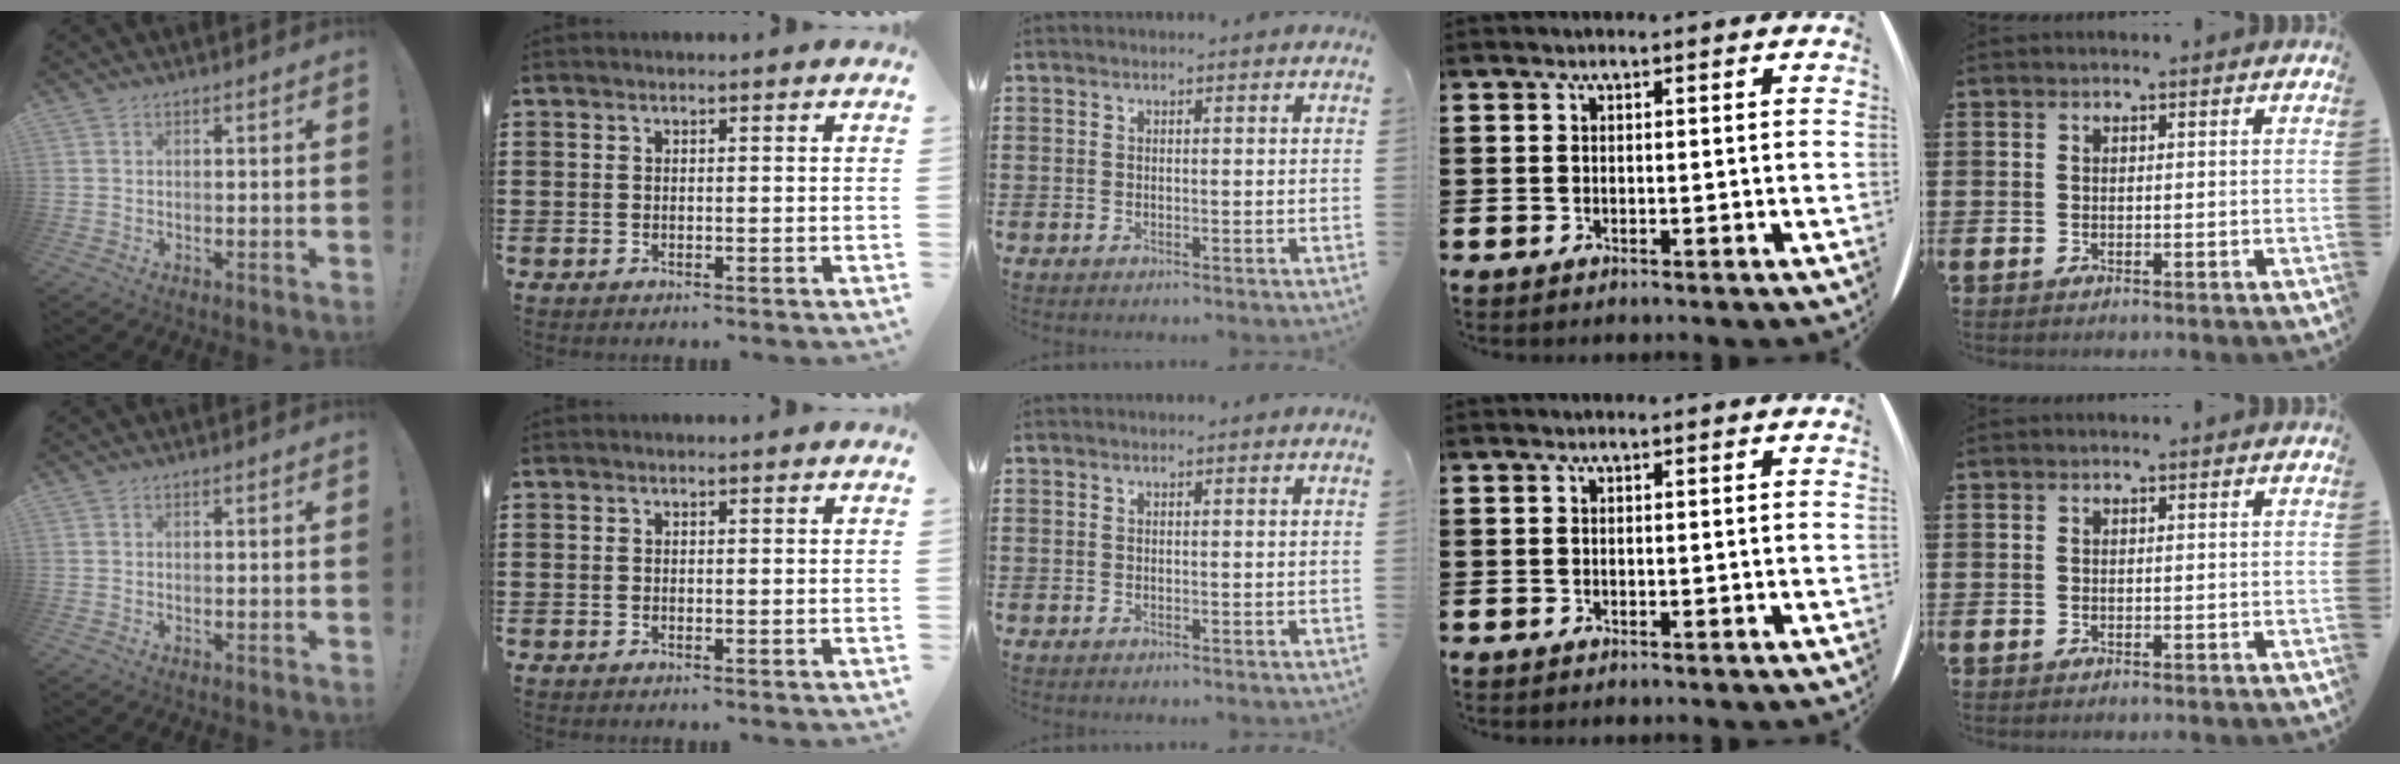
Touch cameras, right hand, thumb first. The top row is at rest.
{}